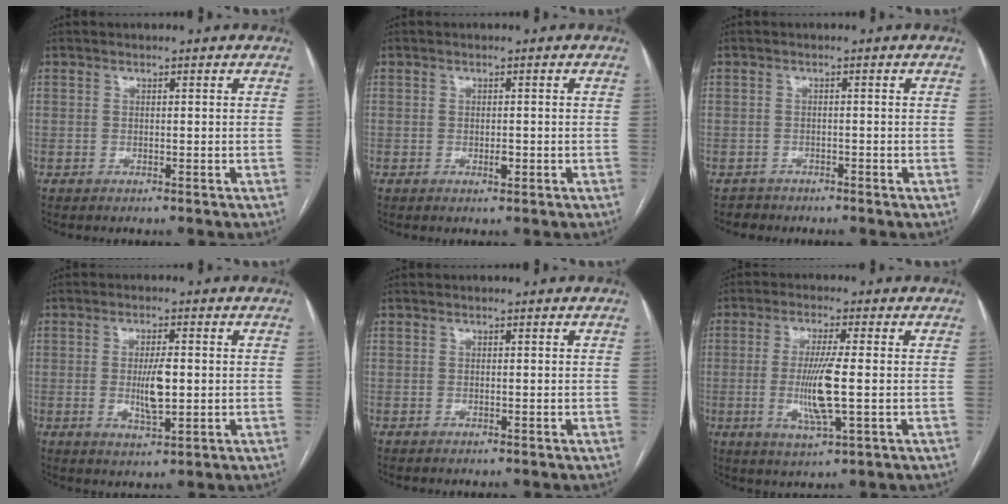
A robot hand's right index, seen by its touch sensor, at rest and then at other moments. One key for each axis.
{"total": 1.2, "fx": -0.4, "fy": 0.4, "fz": 1.1, "tx": -0.019, "ty": -0.001, "tz": -0.005}
{"total": 1.7, "fx": -1.3, "fy": 0.9, "fz": -0.8, "tx": 0.008, "ty": 0.003, "tz": -0.026}
{"total": 5.5, "fx": -0.3, "fy": 1.2, "fz": 5.4, "tx": -0.100, "ty": -0.007, "tz": -0.003}
{"total": 0.0}
{"total": 8.2, "fx": -0.9, "fy": 0.3, "fz": 8.1, "tx": -0.164, "ty": -0.013, "tz": -0.018}